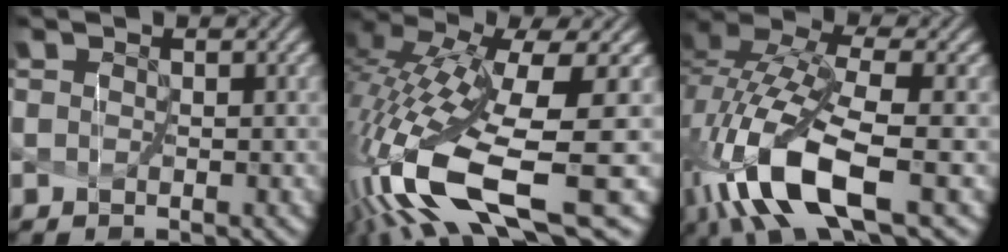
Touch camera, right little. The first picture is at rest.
{"total": 12.4, "force": [-3.6, 3.3, 11.4], "torque": [-0.252, -0.011, -0.043]}
{"total": 10.1, "force": [-4.6, 3.0, 8.4], "torque": [-0.181, -0.004, -0.081]}